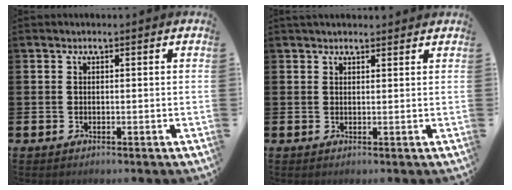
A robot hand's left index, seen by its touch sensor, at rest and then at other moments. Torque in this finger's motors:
{"motor_torque": [0.22, -0.46, 0.65, 0.14]}